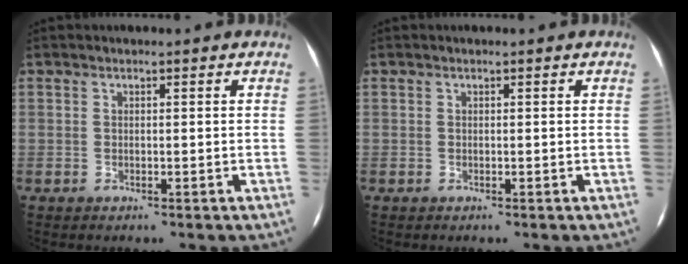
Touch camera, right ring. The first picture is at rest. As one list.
[{"total": 0.0}]